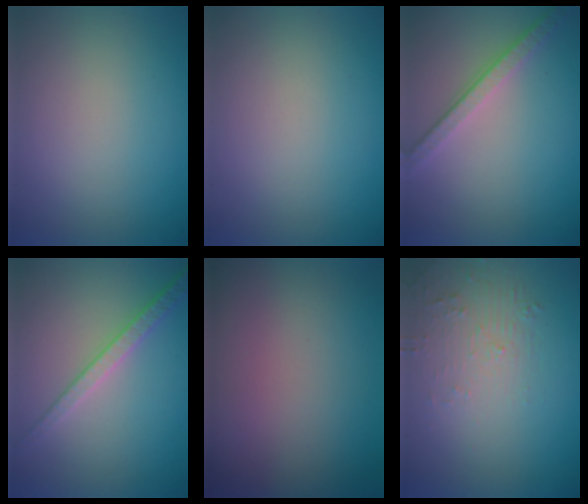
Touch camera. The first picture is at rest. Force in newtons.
{"total": 0.0}
{"total": 3.5, "press": 2.5, "slide": 2.5}
{"total": 2.4, "press": 2.0, "slide": 1.4}
{"total": 0.0}
{"total": 1.9, "press": 0.8, "slide": 1.7}